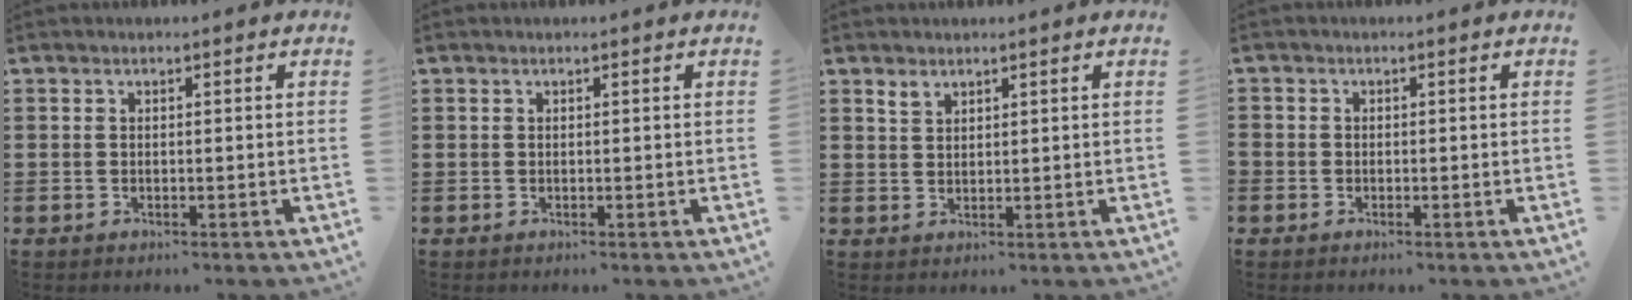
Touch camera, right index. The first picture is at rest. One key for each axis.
{"total": 0.0}
{"total": 1.6, "fx": 1.3, "fy": 0.7, "fz": 0.4, "tx": -0.011, "ty": 0.000, "tz": 0.027}
{"total": 0.9, "fx": -0.6, "fy": 0.6, "fz": 0.2, "tx": -0.006, "ty": 0.000, "tz": -0.012}